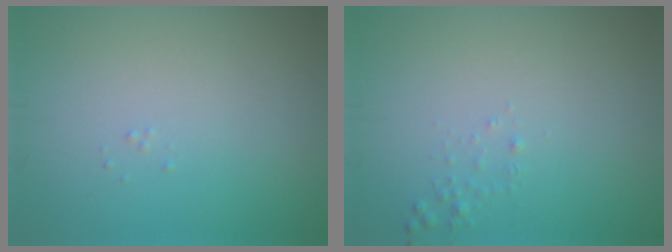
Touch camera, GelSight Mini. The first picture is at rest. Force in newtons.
{"total": 0.6, "press": 0.6, "slide": 0.0}